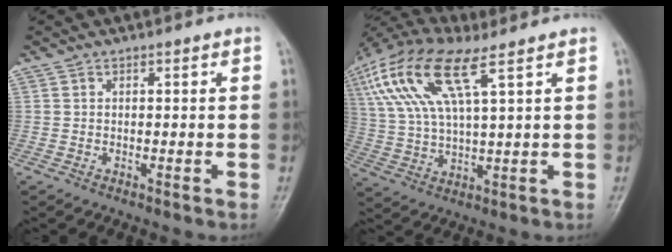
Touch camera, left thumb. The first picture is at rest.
{"total": 17.0, "force": [7.8, 5.6, 14.0], "torque": [-0.314, 0.006, 0.149]}